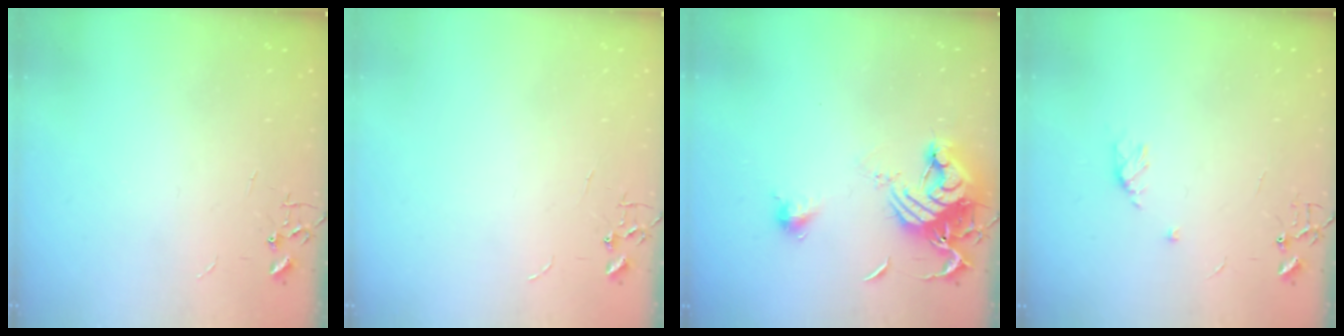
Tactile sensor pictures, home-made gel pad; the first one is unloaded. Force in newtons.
{"total": 0.0}
{"total": 14.9, "press": 14.9, "slide": 1.1}
{"total": 6.1, "press": 6.1, "slide": 0.6}